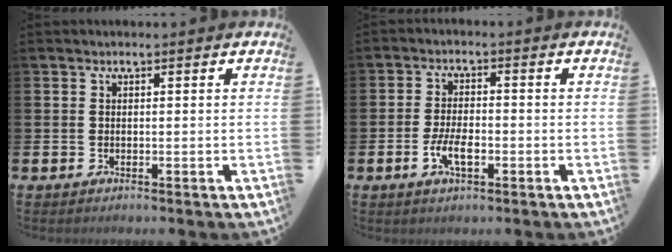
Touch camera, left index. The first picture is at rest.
{"total": 4.2, "force": [-1.3, 1.8, 3.6], "torque": [-0.065, 0.002, -0.023]}